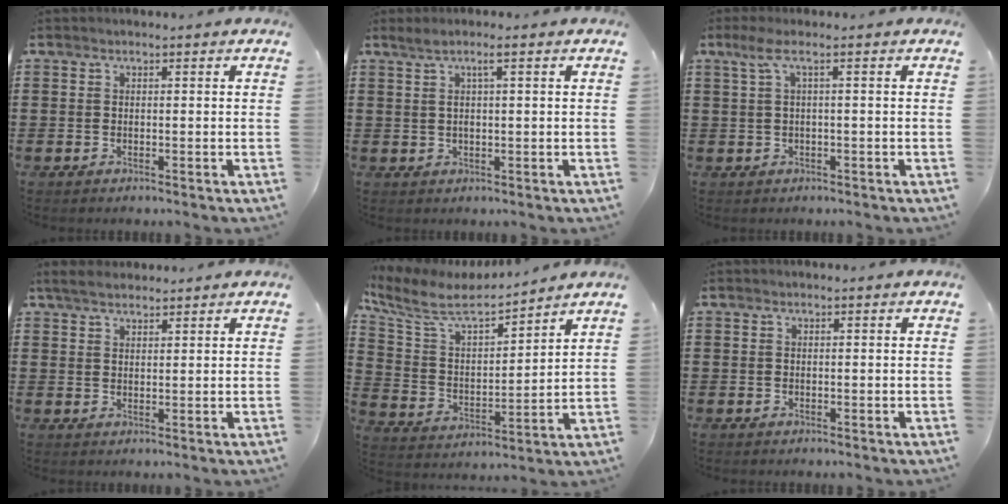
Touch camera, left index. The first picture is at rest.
{"total": 2.4, "force": [0.7, 0.4, 2.3], "torque": [-0.043, 0.003, 0.009]}
{"total": 2.5, "force": [0.1, 0.1, 2.4], "torque": [-0.056, 0.000, -0.004]}
{"total": 2.8, "force": [2.4, 1.0, 1.2], "torque": [-0.031, 0.004, 0.045]}
{"total": 7.1, "force": [6.4, 1.7, 2.7], "torque": [-0.084, -0.040, 0.108]}
{"total": 0.0}